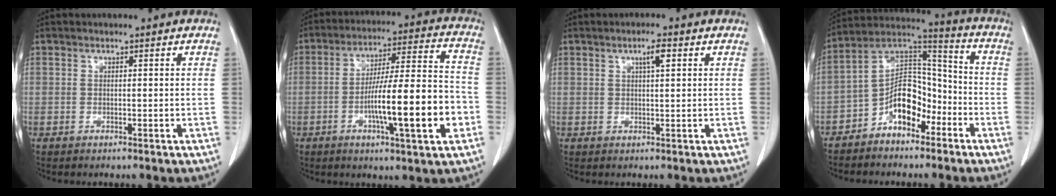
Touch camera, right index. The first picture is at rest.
{"total": 16.4, "force": [-4.6, 1.4, 15.6], "torque": [-0.259, 0.007, -0.072]}
{"total": 2.6, "force": [1.1, 0.3, 2.3], "torque": [-0.041, 0.002, 0.019]}
{"total": 11.0, "force": [-5.6, 5.9, 7.4], "torque": [-0.134, 0.036, -0.099]}